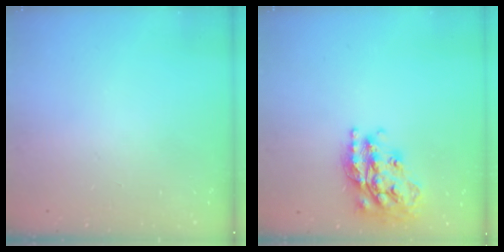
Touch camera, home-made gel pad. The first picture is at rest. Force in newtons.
{"total": 19.6, "press": 19.6, "slide": 1.4}